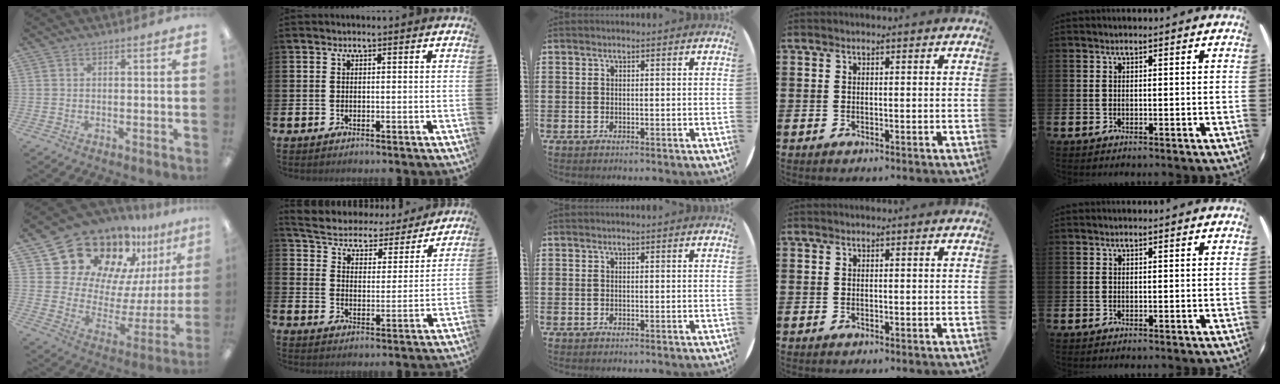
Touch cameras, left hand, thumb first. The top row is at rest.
{"thumb": {"total": 20.4, "force": [17.0, 9.9, 5.6], "torque": [-0.112, -0.139, 0.313]}, "index": {"total": 5.1, "force": [5.0, 1.3, 0.5], "torque": [-0.038, -0.044, 0.081]}}